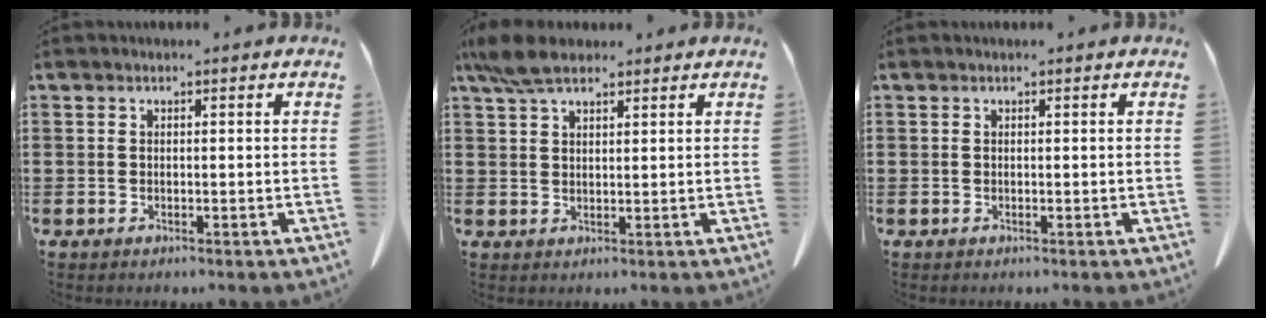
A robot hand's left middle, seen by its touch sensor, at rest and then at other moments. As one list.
[{"total": 5.9, "force": [4.4, 2.0, 3.4], "torque": [-0.078, -0.002, 0.084]}, {"total": 0.0}]